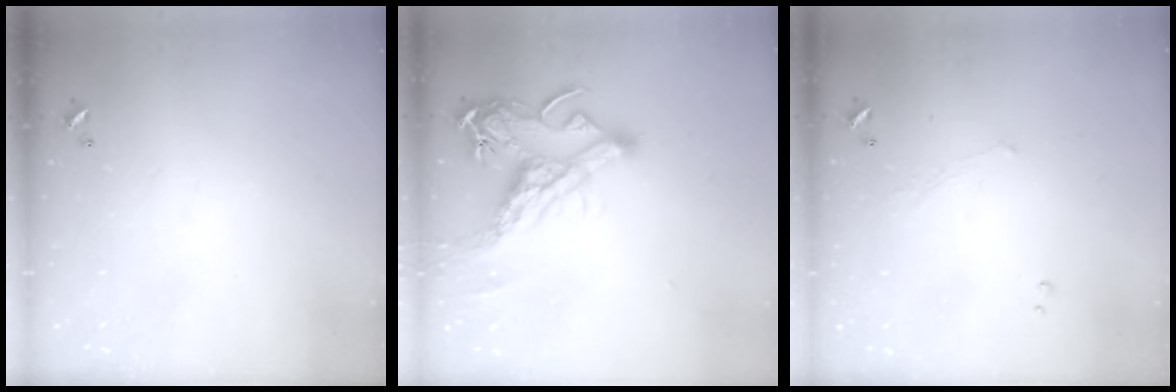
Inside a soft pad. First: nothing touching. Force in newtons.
{"total": 9.5, "press": 9.3, "slide": 1.6}
{"total": 1.1, "press": 1.0, "slide": 0.6}